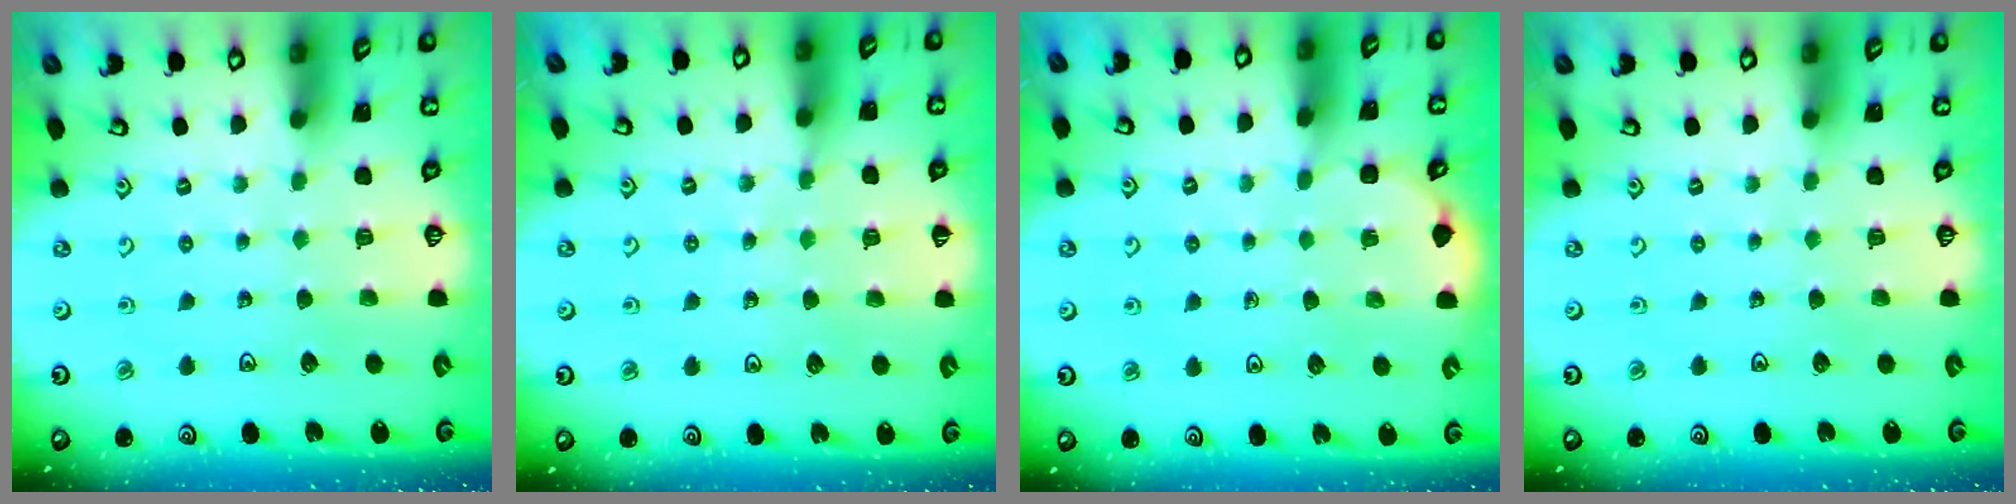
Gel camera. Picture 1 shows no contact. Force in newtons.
{"total": 6.4, "press": 6.3, "slide": 1.0}
{"total": 2.6, "press": 2.6, "slide": 0.3}
{"total": 0.0}